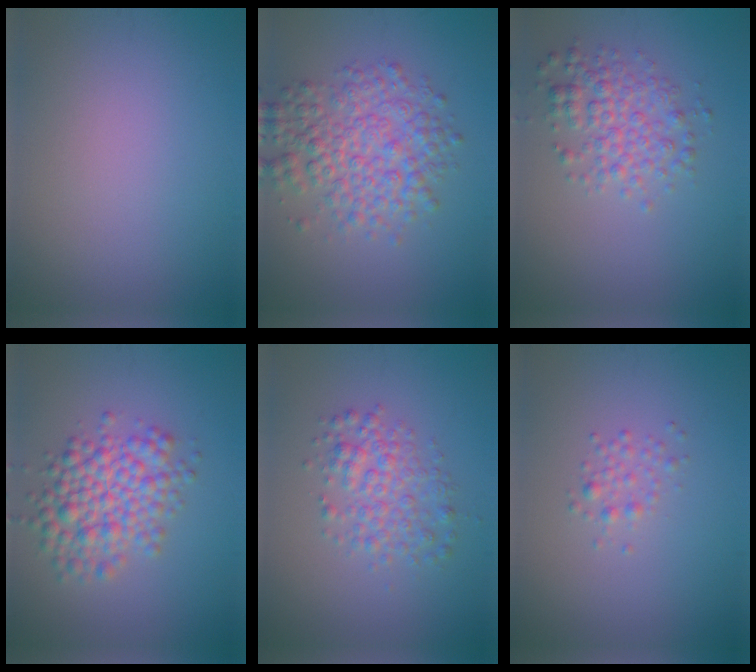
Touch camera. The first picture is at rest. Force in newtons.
{"total": 5.8, "press": 5.8, "slide": 0.1}
{"total": 3.5, "press": 3.5, "slide": 0.1}
{"total": 5.5, "press": 5.5, "slide": 0.2}
{"total": 3.4, "press": 3.4, "slide": 0.1}
{"total": 1.3, "press": 1.3, "slide": 0.0}